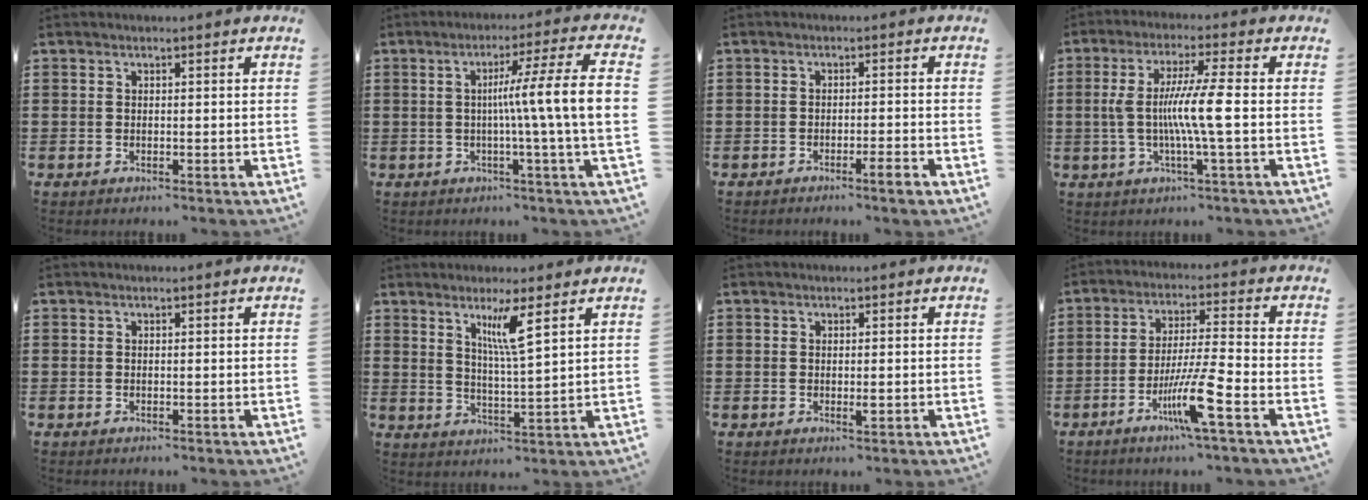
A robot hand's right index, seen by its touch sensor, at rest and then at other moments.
{"total": 10.1, "force": [0.1, -0.9, 10.0], "torque": [-0.174, -0.010, -0.008]}
{"total": 2.7, "force": [-1.9, 0.0, 2.0], "torque": [-0.033, -0.003, -0.032]}
{"total": 8.5, "force": [-0.9, -0.2, 8.5], "torque": [-0.164, -0.011, -0.025]}
{"total": 0.0}
{"total": 5.6, "force": [3.1, 0.0, 4.6], "torque": [-0.093, -0.004, 0.049]}
{"total": 1.2, "force": [-0.2, 0.2, 1.2], "torque": [-0.023, -0.002, -0.003]}
{"total": 9.5, "force": [-4.7, 0.3, 8.2], "torque": [-0.160, -0.009, -0.088]}